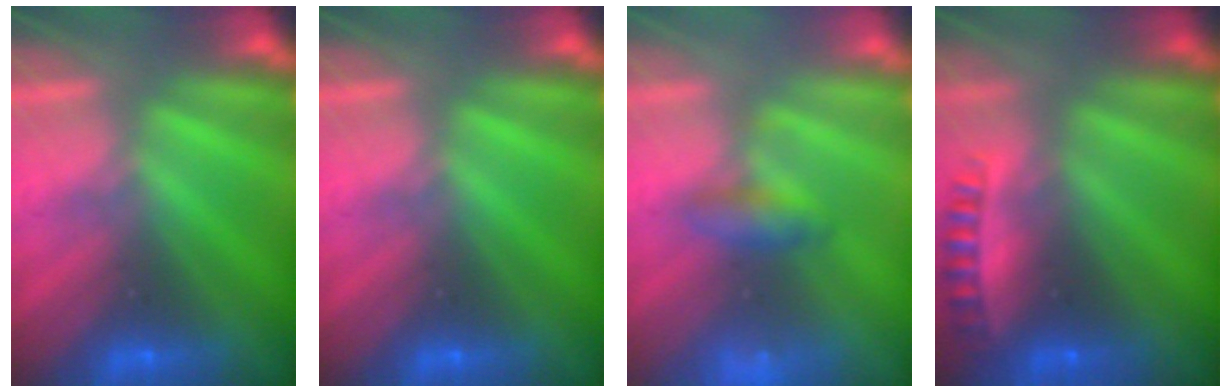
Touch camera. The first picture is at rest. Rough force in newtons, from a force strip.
{"total": 0.0}
{"total": 2.1}
{"total": 2.6}